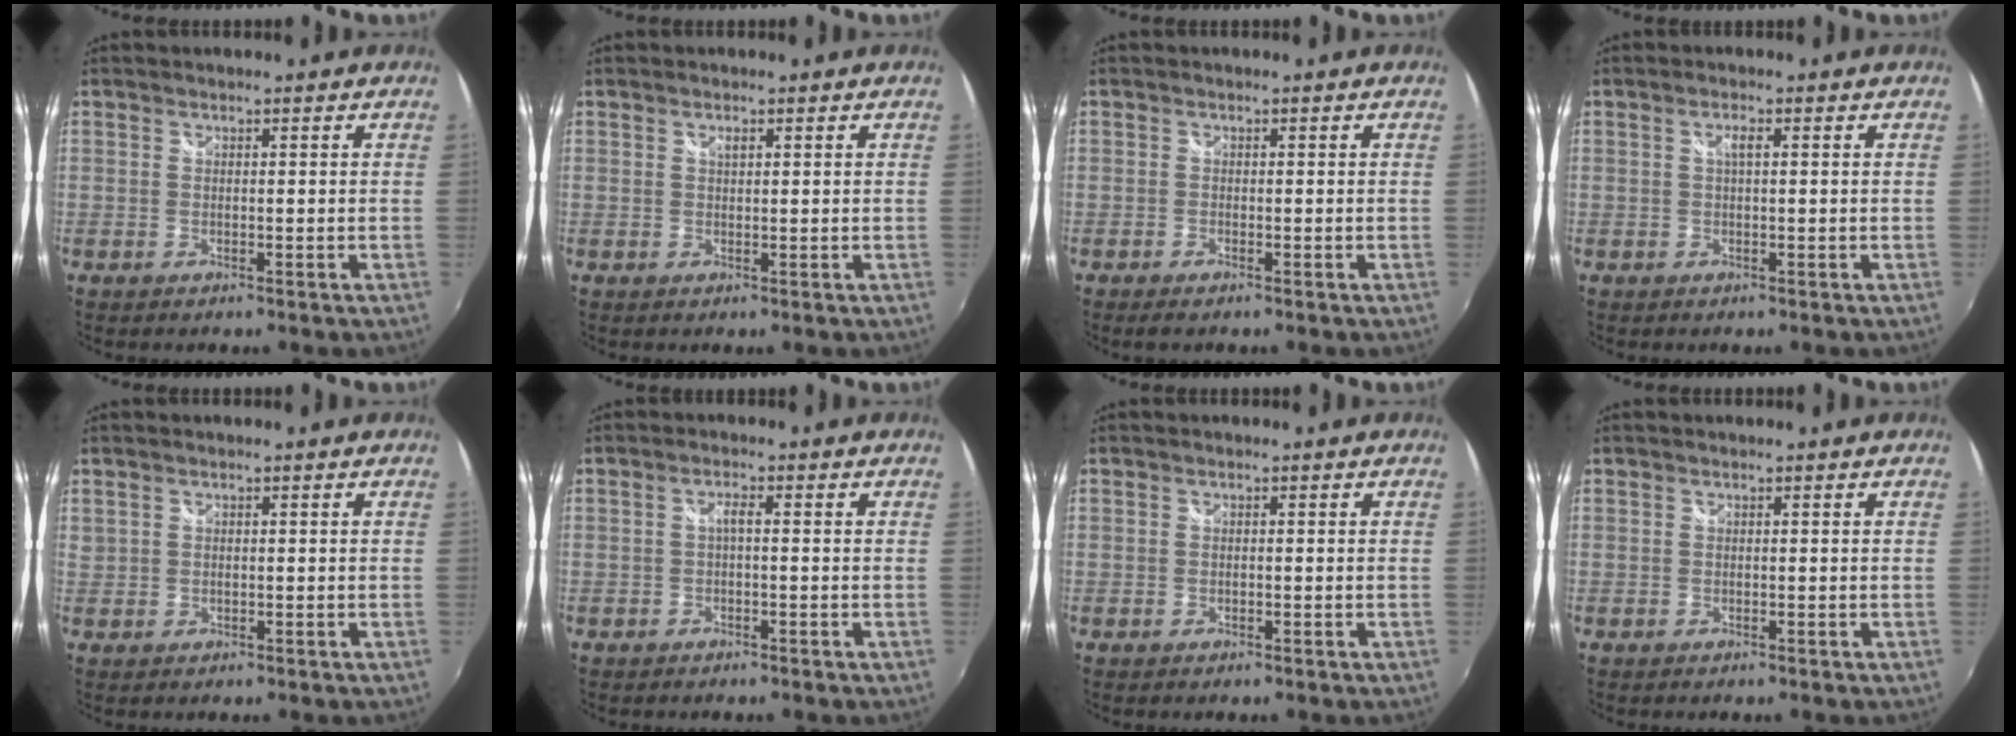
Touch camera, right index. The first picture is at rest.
{"total": 1.1, "force": [0.5, 0.5, 0.8], "torque": [-0.013, 0.002, 0.008]}
{"total": 1.2, "force": [-1.0, 0.3, 0.6], "torque": [-0.014, -0.006, -0.021]}
{"total": 1.5, "force": [0.4, 0.3, 1.5], "torque": [-0.027, 0.004, 0.004]}
{"total": 1.6, "force": [0.6, 1.3, 0.7], "torque": [-0.012, 0.001, 0.012]}
{"total": 1.5, "force": [-0.2, 0.3, 1.4], "torque": [-0.026, 0.005, -0.007]}
{"total": 0.0}
{"total": 0.0}